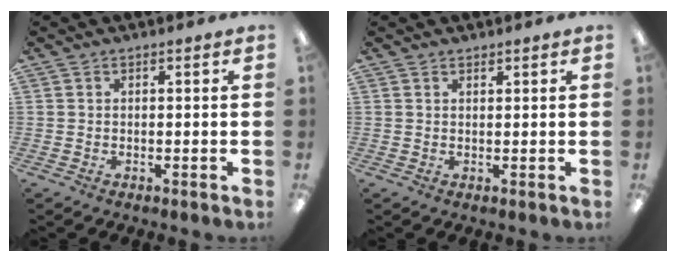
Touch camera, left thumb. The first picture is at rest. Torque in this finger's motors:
{"motor_torque": [-0.07, 0.03, -0.22, -0.20, -0.05]}